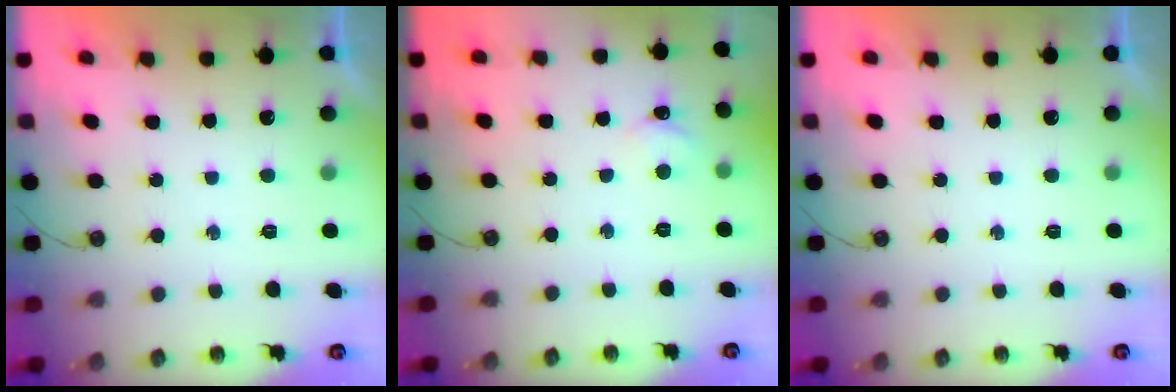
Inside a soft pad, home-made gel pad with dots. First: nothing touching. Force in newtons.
{"total": 2.4, "press": 2.4, "slide": 0.3}
{"total": 0.0}